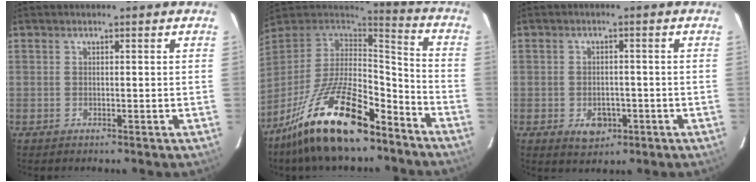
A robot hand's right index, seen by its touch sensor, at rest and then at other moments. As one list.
[{"total": 22.8, "force": [-14.9, 8.2, 15.1], "torque": [-0.290, -0.018, -0.250]}, {"total": 4.9, "force": [-2.0, 3.6, 2.7], "torque": [-0.051, 0.001, -0.018]}]